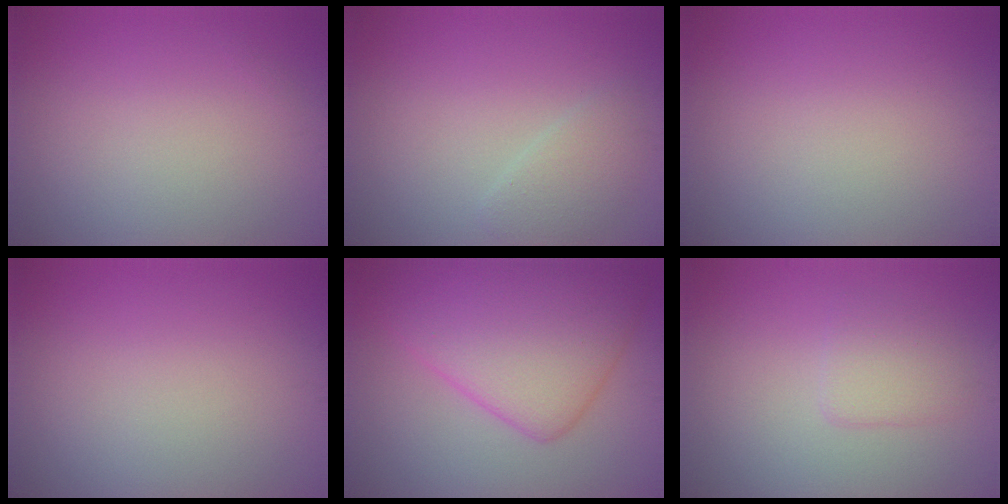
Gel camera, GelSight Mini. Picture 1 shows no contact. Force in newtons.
{"total": 2.0, "press": 2.0, "slide": 0.2}
{"total": 0.0}
{"total": 0.0}
{"total": 8.5, "press": 8.5, "slide": 0.2}
{"total": 2.0, "press": 2.0, "slide": 0.2}